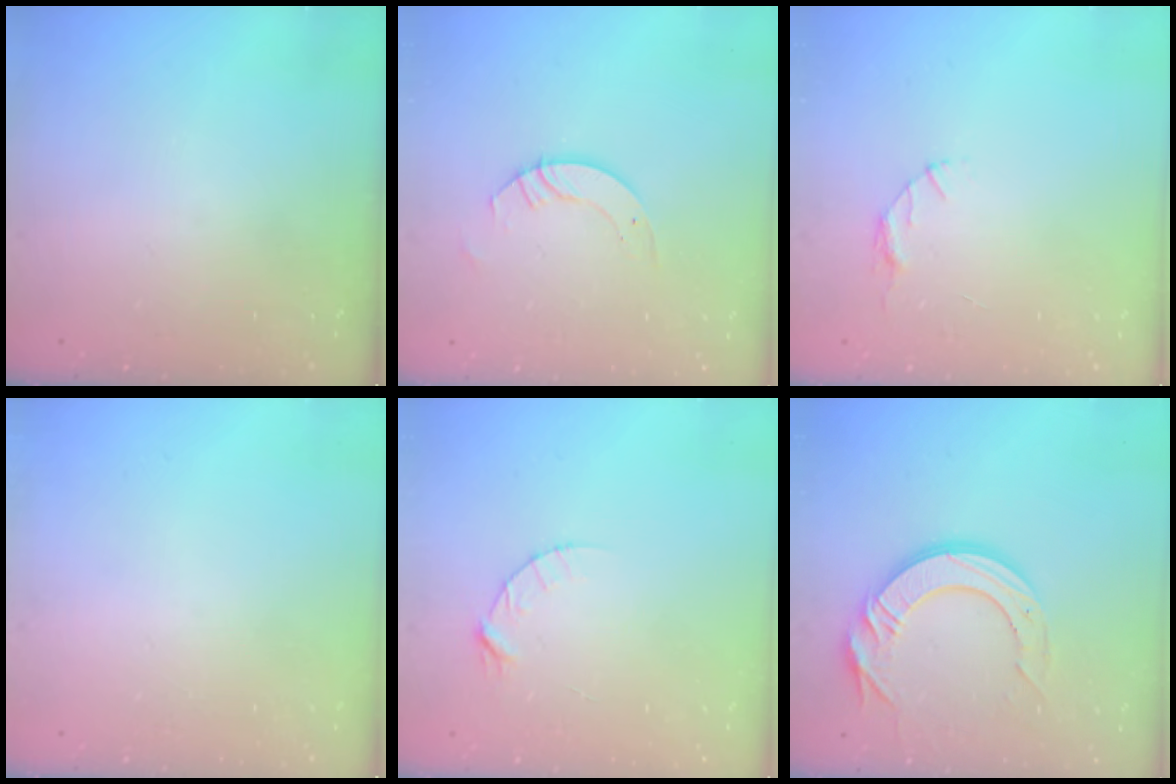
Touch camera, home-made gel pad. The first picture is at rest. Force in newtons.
{"total": 3.3, "press": 3.3, "slide": 0.2}
{"total": 3.2, "press": 3.2, "slide": 0.4}
{"total": 0.0}
{"total": 4.4, "press": 4.4, "slide": 0.4}
{"total": 14.2, "press": 14.1, "slide": 1.5}